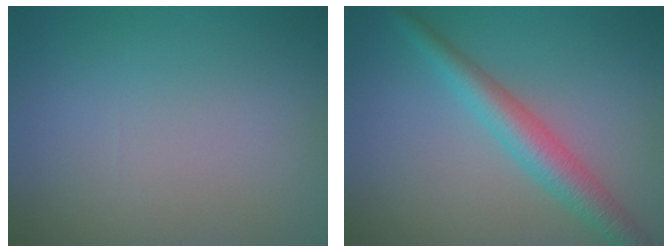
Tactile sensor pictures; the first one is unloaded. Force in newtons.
{"total": 3.8, "press": 3.8, "slide": 0.1}